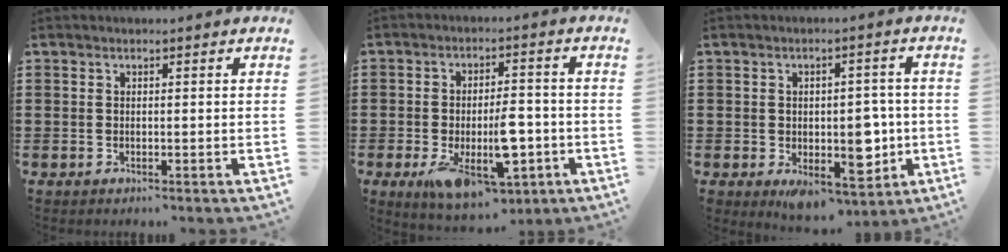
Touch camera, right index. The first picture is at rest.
{"total": 11.5, "force": [-4.1, 5.0, 9.6], "torque": [-0.154, 0.000, -0.064]}
{"total": 6.3, "force": [-1.3, 4.4, 4.4], "torque": [-0.057, 0.006, -0.025]}